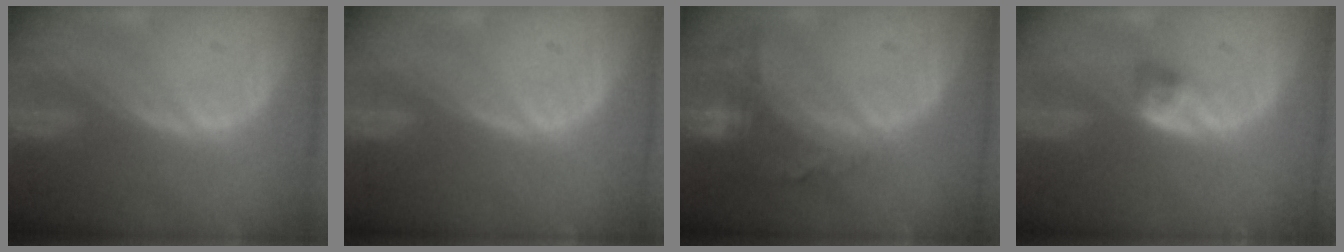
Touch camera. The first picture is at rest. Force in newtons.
{"total": 0.0}
{"total": 8.0, "press": 7.1, "slide": 3.8}
{"total": 2.8, "press": 2.4, "slide": 1.4}